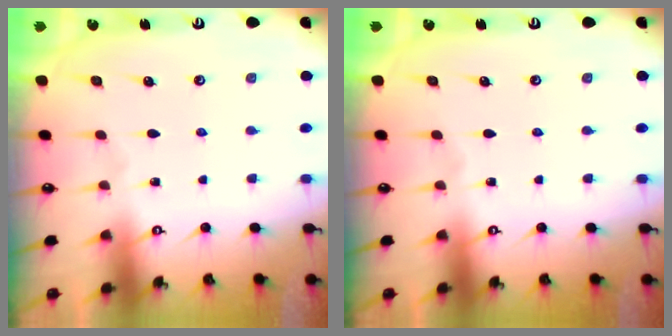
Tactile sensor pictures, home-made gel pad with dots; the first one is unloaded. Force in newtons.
{"total": 0.0}